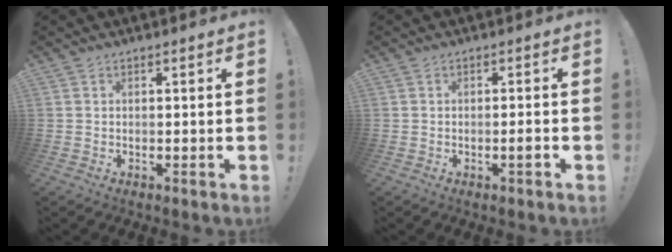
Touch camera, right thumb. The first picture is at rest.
{"total": 2.0, "force": [-1.1, 0.0, 1.7], "torque": [-0.021, -0.002, -0.021]}